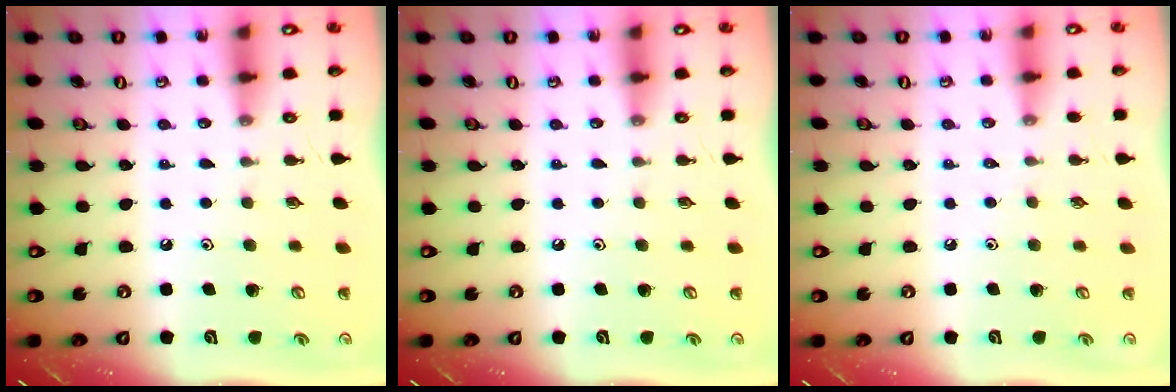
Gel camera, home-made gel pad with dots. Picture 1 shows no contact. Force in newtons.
{"total": 0.0}
{"total": 1.2, "press": 1.1, "slide": 0.3}